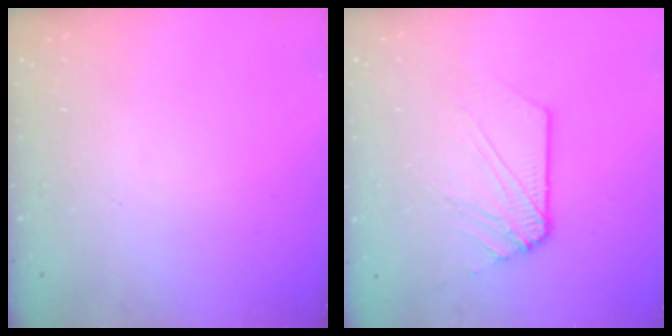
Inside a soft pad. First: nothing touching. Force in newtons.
{"total": 8.1, "press": 8.0, "slide": 1.2}